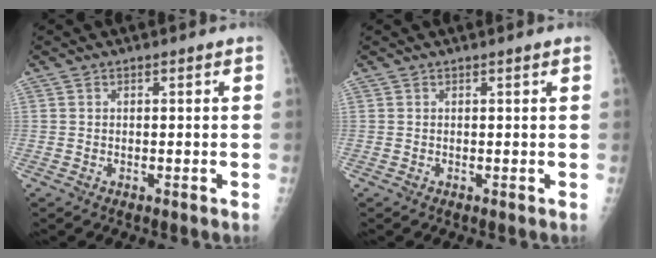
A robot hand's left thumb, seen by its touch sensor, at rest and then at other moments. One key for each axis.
{"total": 0.5, "fx": 0.3, "fy": -0.2, "fz": 0.4, "tx": -0.018, "ty": -0.005, "tz": 0.009}